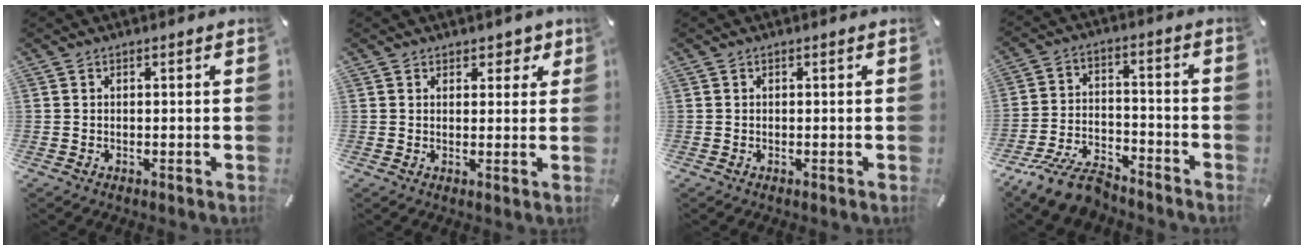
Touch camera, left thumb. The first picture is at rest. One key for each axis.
{"total": 2.9, "fx": 1.7, "fy": 2.2, "fz": 0.7, "tx": 0.013, "ty": -0.008, "tz": 0.024}
{"total": 0.0}
{"total": 11.3, "fx": -9.2, "fy": 4.1, "fz": 5.0, "tx": -0.095, "ty": 0.050, "tz": -0.176}